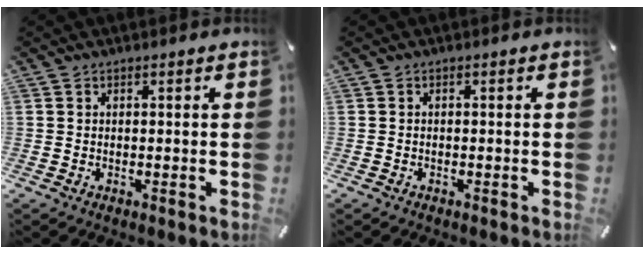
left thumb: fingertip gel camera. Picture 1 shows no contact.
{"total": 0.6, "force": [-0.5, 0.3, 0.1], "torque": [-0.002, 0.002, -0.012]}